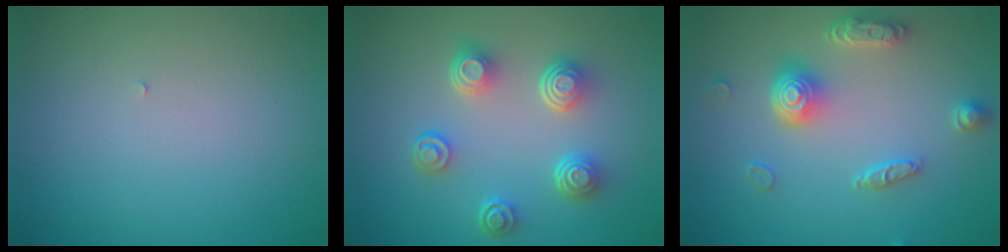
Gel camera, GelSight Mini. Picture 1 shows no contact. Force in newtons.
{"total": 4.7, "press": 3.4, "slide": 3.2}
{"total": 4.5, "press": 3.5, "slide": 2.8}